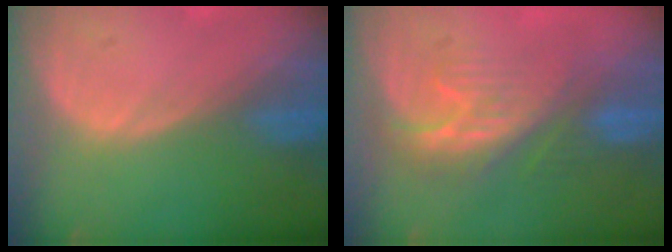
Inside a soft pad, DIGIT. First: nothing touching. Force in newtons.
{"total": 7.5, "press": 7.2, "slide": 1.9}